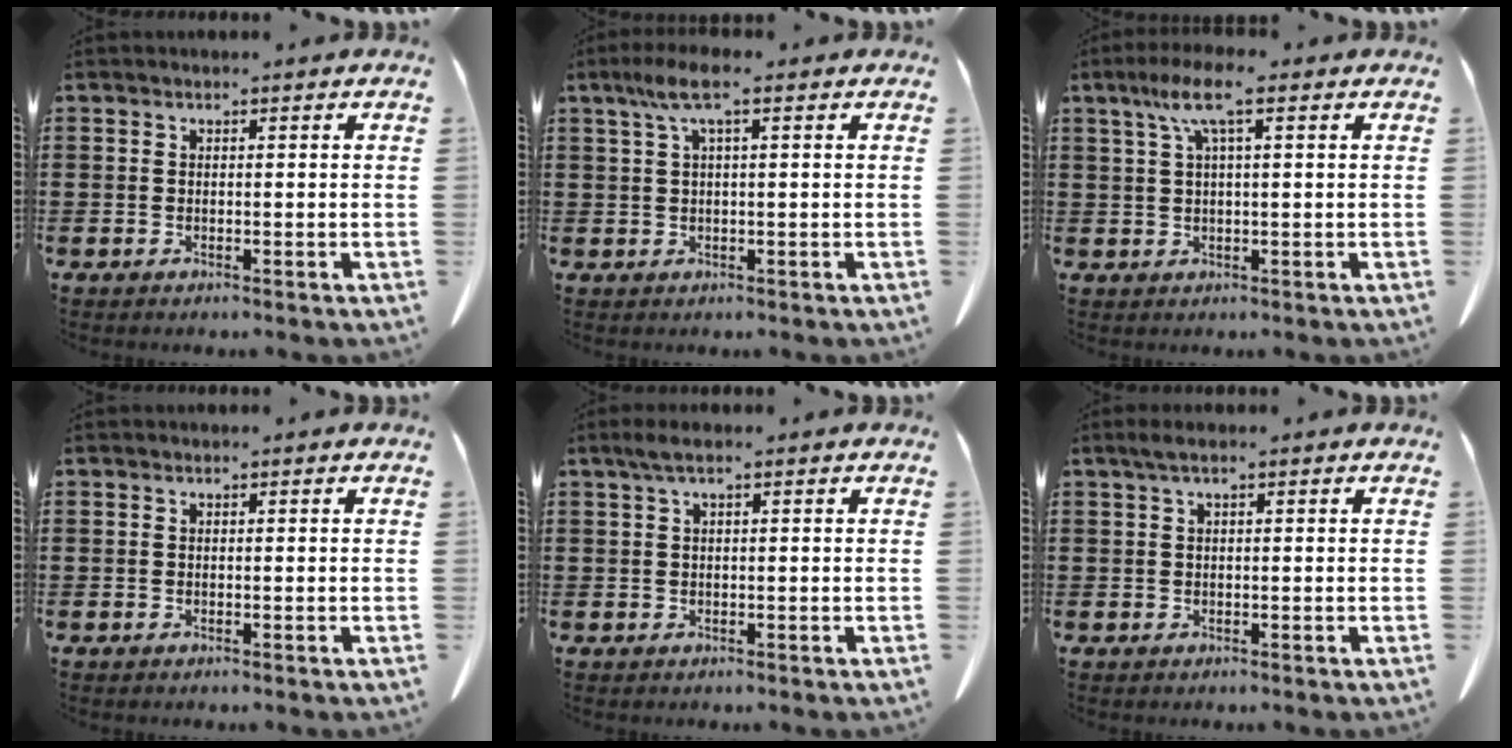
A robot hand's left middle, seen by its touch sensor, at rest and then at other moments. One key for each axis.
{"total": 4.4, "fx": 1.5, "fy": 0.8, "fz": 4.1, "tx": -0.096, "ty": -0.001, "tz": 0.019}
{"total": 6.2, "fx": 2.6, "fy": 0.8, "fz": 5.6, "tx": -0.120, "ty": 0.004, "tz": 0.042}
{"total": 0.0}
{"total": 1.7, "fx": 0.4, "fy": 0.3, "fz": 1.7, "tx": -0.032, "ty": 0.002, "tz": 0.006}
{"total": 1.3, "fx": 0.3, "fy": 0.2, "fz": 1.2, "tx": -0.024, "ty": 0.001, "tz": 0.005}